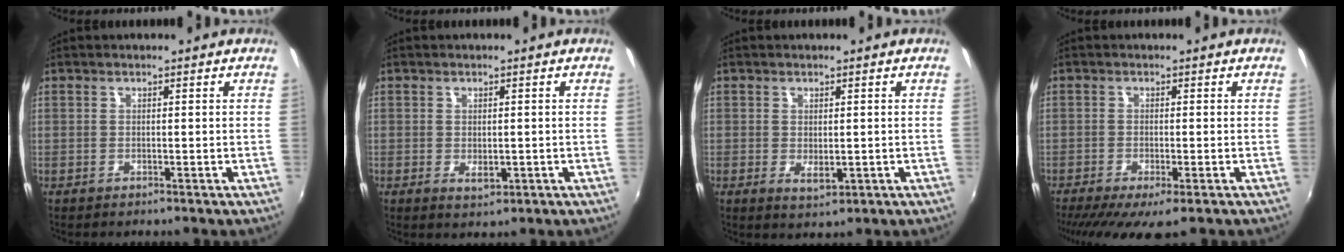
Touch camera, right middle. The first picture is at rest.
{"total": 2.4, "force": [-0.5, 1.5, 1.9], "torque": [-0.030, -0.004, -0.004]}
{"total": 2.7, "force": [-0.3, 1.5, 2.3], "torque": [-0.037, -0.006, 0.000]}
{"total": 8.9, "force": [-5.9, 1.9, 6.4], "torque": [-0.133, -0.037, -0.092]}